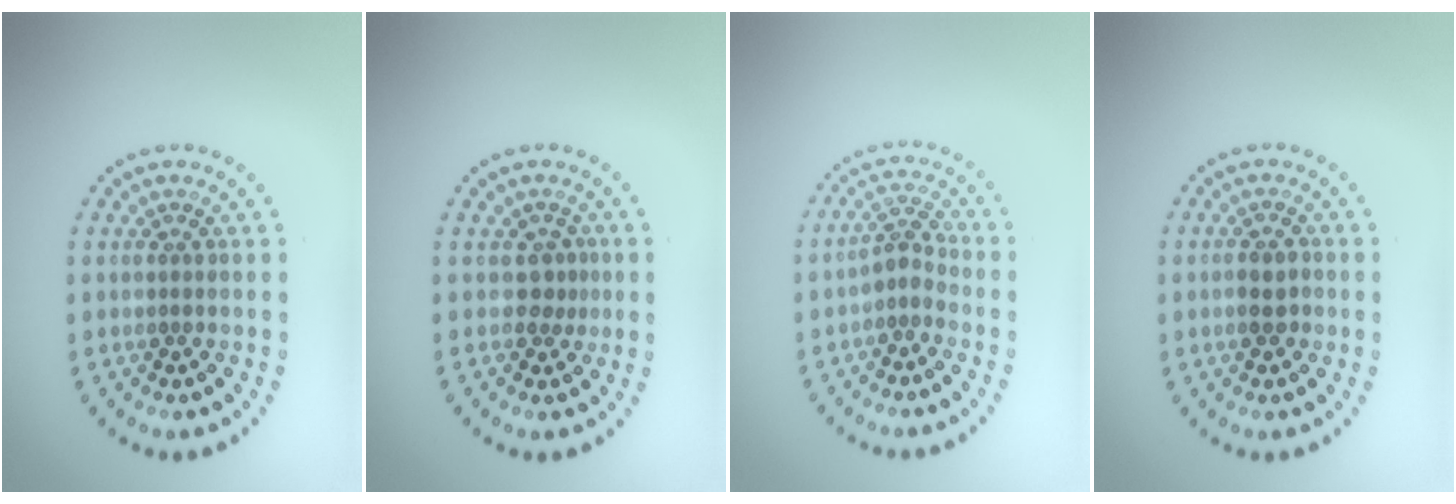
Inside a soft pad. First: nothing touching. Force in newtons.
{"total": 1.6, "press": 1.2, "slide": 1.1}
{"total": 2.0, "press": 1.6, "slide": 1.3}
{"total": 1.8, "press": 1.7, "slide": 0.4}